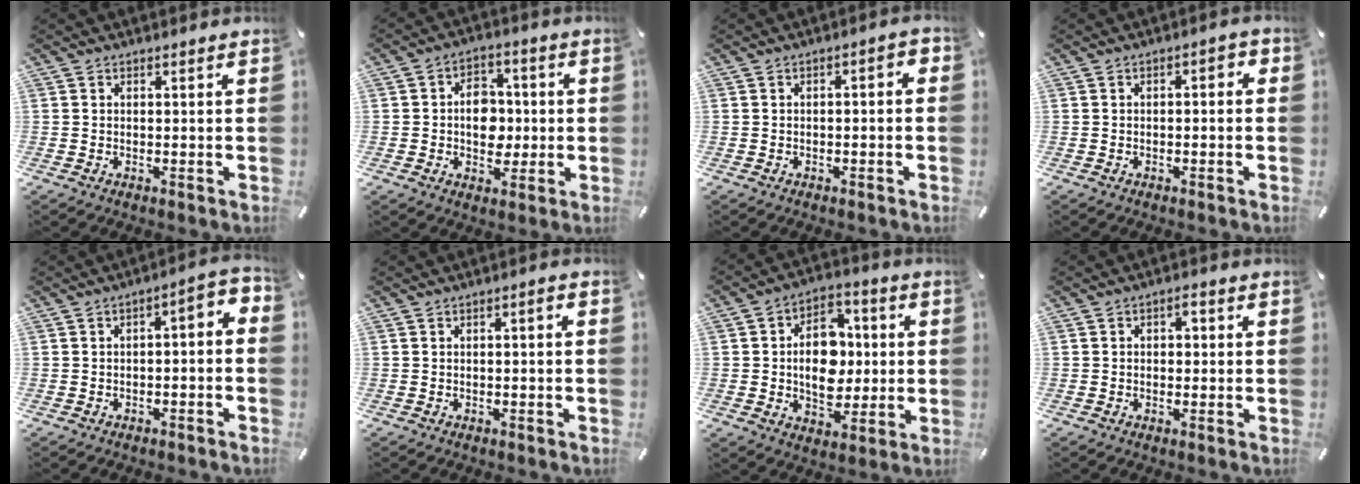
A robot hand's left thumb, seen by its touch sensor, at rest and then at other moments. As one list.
[{"total": 8.7, "force": [-0.7, 6.8, 5.3], "torque": [-0.077, 0.008, -0.014]}, {"total": 2.7, "force": [-1.5, 1.1, 1.9], "torque": [-0.031, 0.013, -0.029]}, {"total": 2.5, "force": [-1.4, 1.1, 1.7], "torque": [-0.028, 0.013, -0.028]}, {"total": 4.2, "force": [-2.4, 1.8, 3.0], "torque": [-0.052, 0.010, -0.048]}, {"total": 1.8, "force": [-0.9, 0.5, 1.5], "torque": [-0.023, 0.005, -0.017]}, {"total": 13.4, "force": [-0.6, 10.3, 8.5], "torque": [-0.140, 0.015, -0.008]}, {"total": 2.1, "force": [-0.2, 1.5, 1.4], "torque": [-0.022, 0.009, -0.011]}]